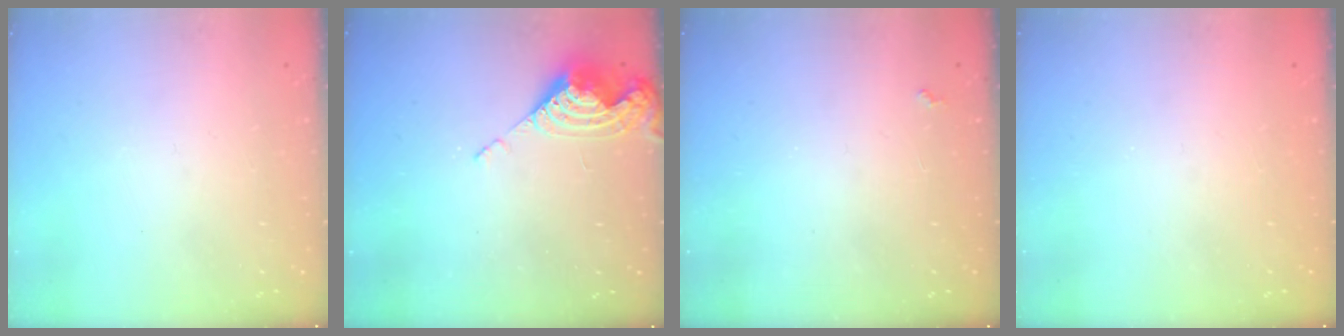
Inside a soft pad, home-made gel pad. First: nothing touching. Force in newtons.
{"total": 8.5, "press": 8.5, "slide": 0.9}
{"total": 1.9, "press": 1.9, "slide": 0.3}
{"total": 0.8, "press": 0.8, "slide": 0.3}